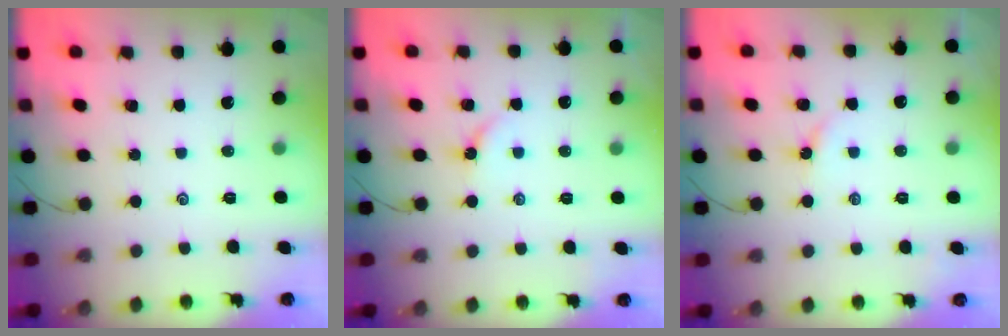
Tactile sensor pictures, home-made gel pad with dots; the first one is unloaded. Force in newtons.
{"total": 4.8, "press": 4.8, "slide": 0.5}
{"total": 1.9, "press": 1.9, "slide": 0.3}